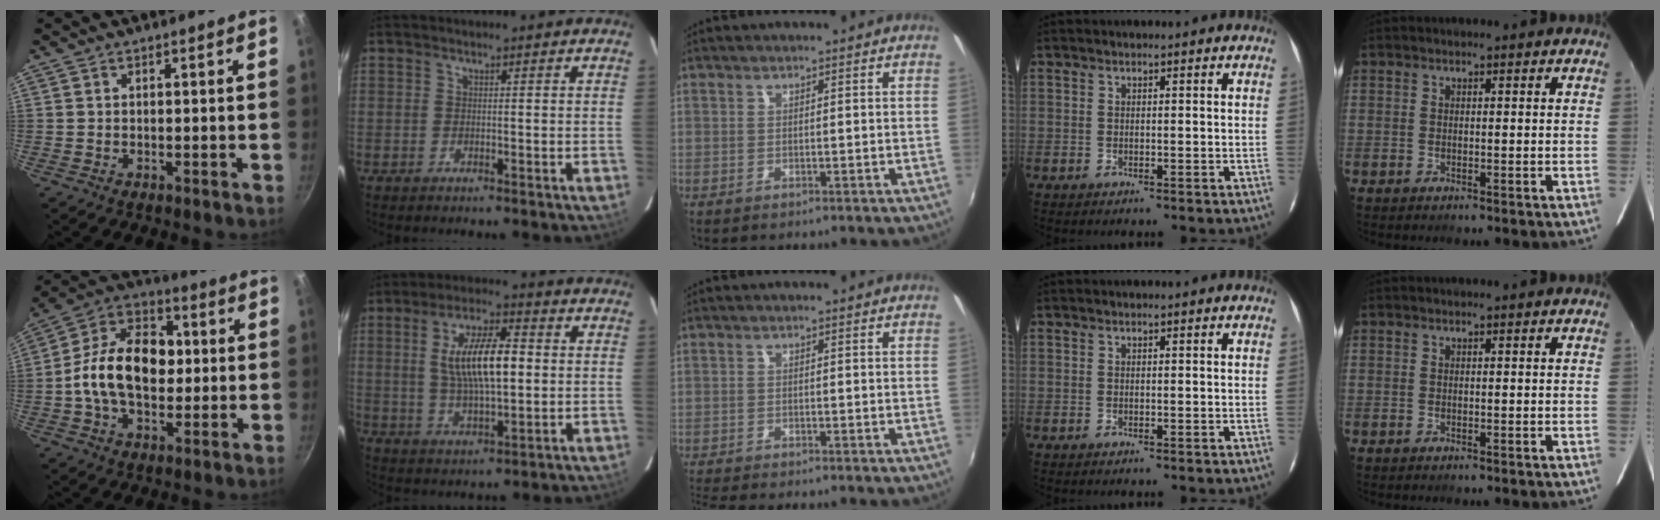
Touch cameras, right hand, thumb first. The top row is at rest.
{"thumb": {"total": 17.4, "force": [-0.2, 11.6, 13.0], "torque": [-0.186, 0.031, -0.023]}, "index": {"total": 12.7, "force": [1.3, 4.3, 11.9], "torque": [-0.218, 0.006, 0.027]}, "middle": {"total": 4.6, "force": [-4.2, -0.1, 1.7], "torque": [-0.049, -0.022, -0.077]}}